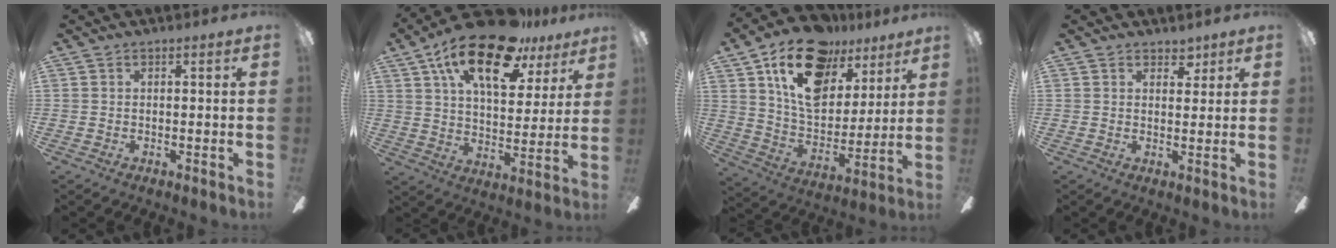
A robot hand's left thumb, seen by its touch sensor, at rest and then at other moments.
{"total": 20.9, "force": [12.8, 8.9, 13.9], "torque": [-0.237, -0.059, 0.218]}
{"total": 20.7, "force": [11.8, 12.6, 11.5], "torque": [-0.192, -0.056, 0.215]}
{"total": 3.2, "force": [2.6, 1.7, 0.7], "torque": [0.004, -0.013, 0.043]}